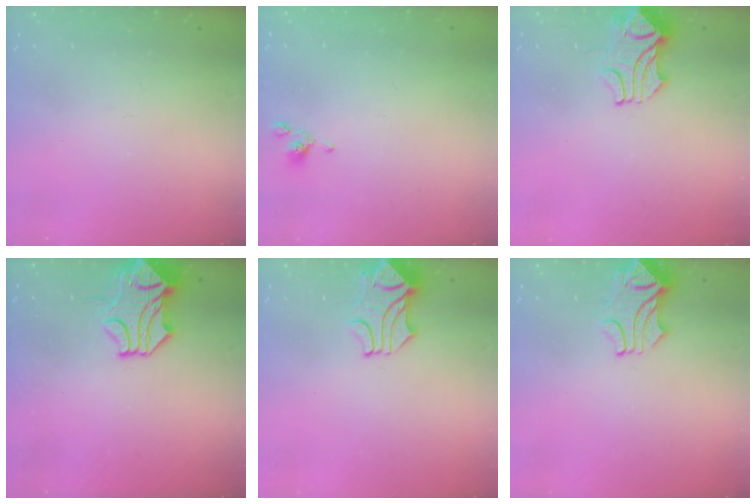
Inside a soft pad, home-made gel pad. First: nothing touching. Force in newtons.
{"total": 2.3, "press": 2.2, "slide": 0.5}
{"total": 2.1, "press": 1.9, "slide": 0.9}
{"total": 2.2, "press": 1.6, "slide": 1.5}
{"total": 1.8, "press": 1.4, "slide": 1.1}
{"total": 2.3, "press": 2.2, "slide": 0.7}